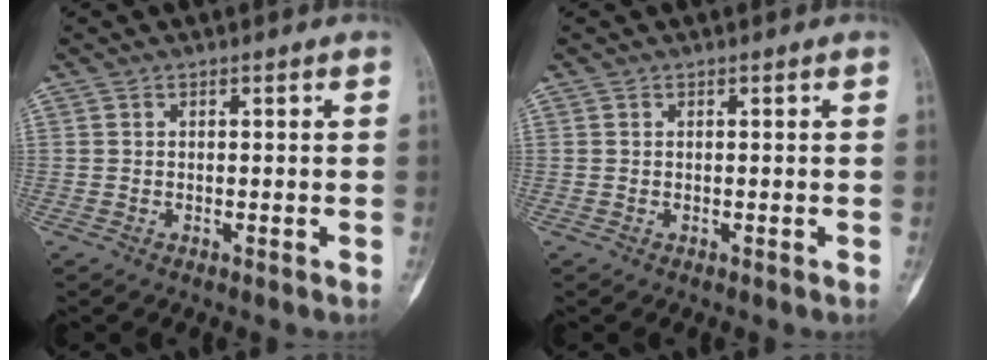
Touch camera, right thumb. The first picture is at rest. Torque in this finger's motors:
{"motor_torque": [0.40, 0.20, 0.00, 0.05, 0.00]}